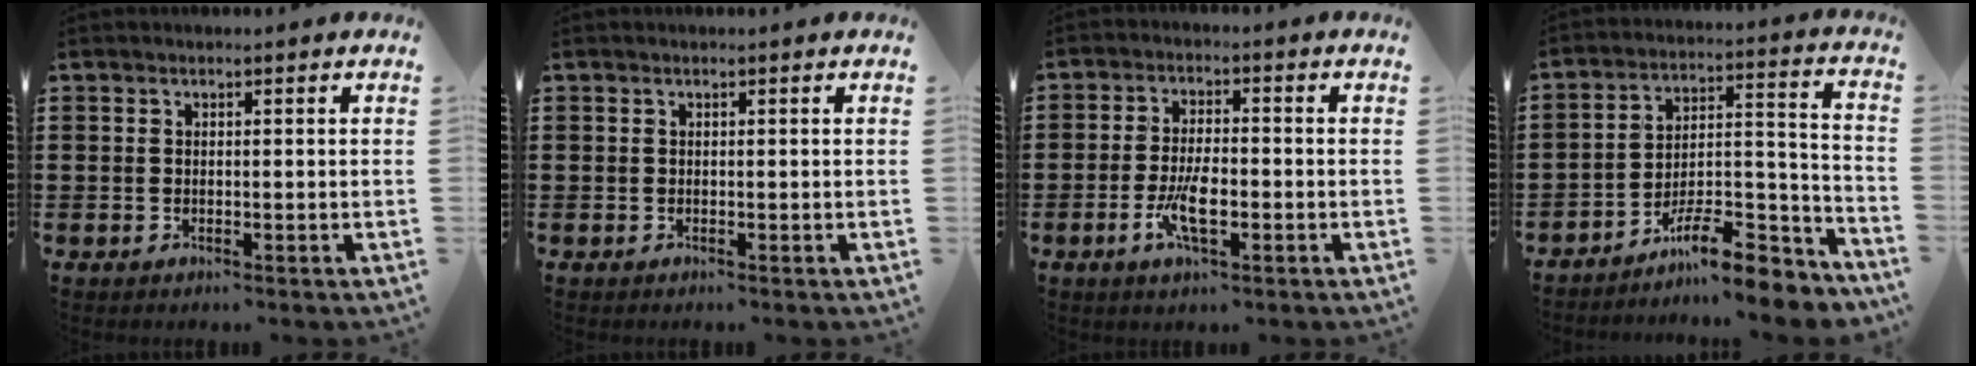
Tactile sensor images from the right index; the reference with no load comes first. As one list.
[{"total": 0.0}, {"total": 6.1, "force": [-2.1, 2.0, 5.3], "torque": [-0.114, -0.006, -0.042]}, {"total": 10.6, "force": [-8.9, 1.8, 5.4], "torque": [-0.069, 0.028, -0.166]}]